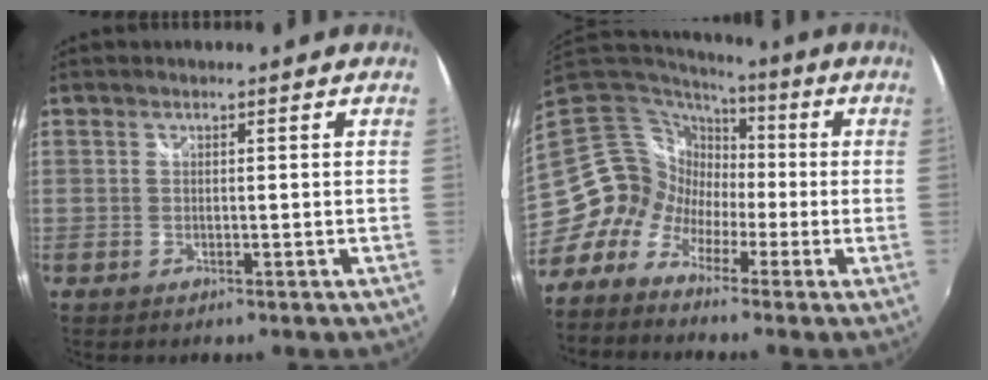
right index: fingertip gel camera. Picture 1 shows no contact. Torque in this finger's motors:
{"motor_torque": [0.32, -0.33, -0.32, -0.21]}